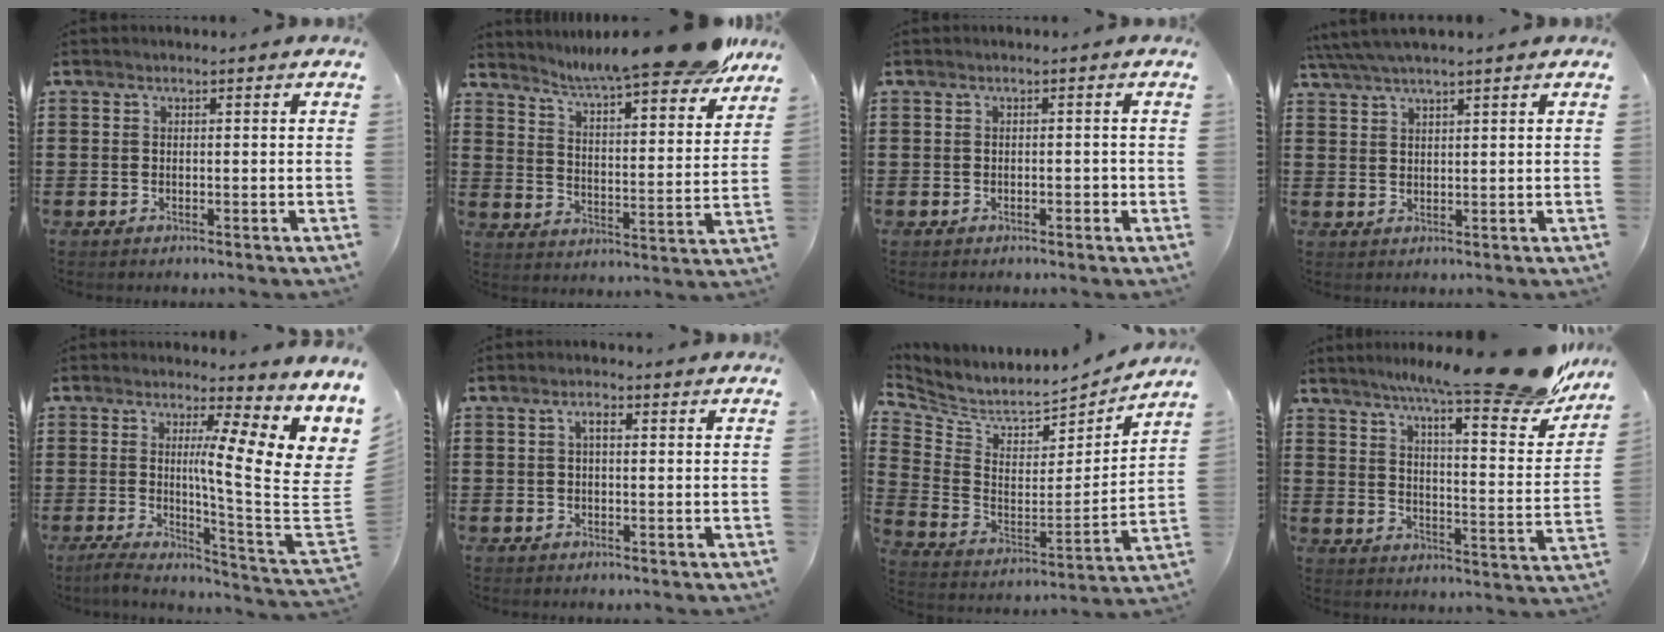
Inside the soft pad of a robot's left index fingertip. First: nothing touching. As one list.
[{"total": 9.9, "force": [8.8, -0.1, 4.5], "torque": [-0.097, -0.054, 0.142]}, {"total": 1.2, "force": [-0.7, 0.5, 0.9], "torque": [-0.018, 0.002, -0.013]}, {"total": 3.2, "force": [2.7, 0.0, 1.7], "torque": [-0.038, -0.001, 0.050]}, {"total": 11.5, "force": [4.5, 2.7, 10.3], "torque": [-0.156, -0.051, 0.070]}, {"total": 1.7, "force": [0.4, 0.7, 1.5], "torque": [-0.031, 0.007, 0.004]}, {"total": 5.5, "force": [5.4, 1.3, 0.7], "torque": [-0.050, -0.055, 0.088]}, {"total": 15.3, "force": [12.3, 0.7, 9.0], "torque": [-0.143, -0.077, 0.191]}]